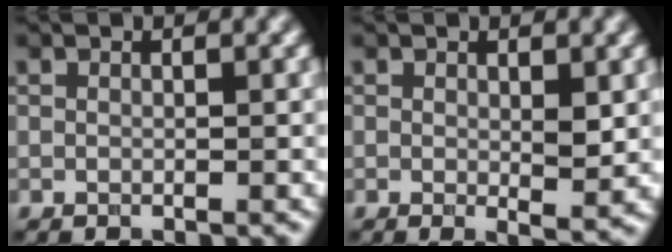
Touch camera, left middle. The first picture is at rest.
{"total": 2.2, "force": [0.3, 0.6, 2.0], "torque": [-0.030, -0.010, 0.007]}